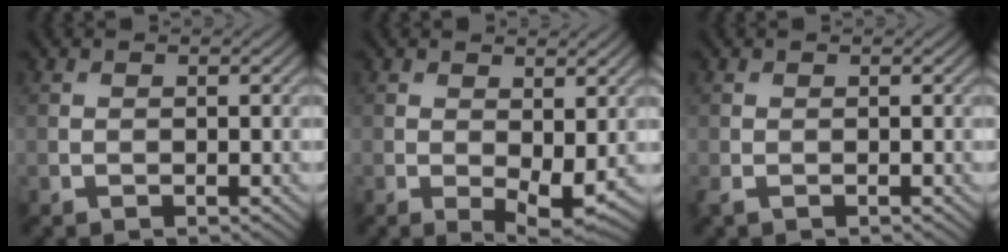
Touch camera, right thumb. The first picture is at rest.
{"total": 4.1, "force": [0.1, 1.9, 3.6], "torque": [-0.063, -0.008, 0.008]}
{"total": 0.8, "force": [-0.4, 0.3, 0.6], "torque": [-0.024, -0.001, -0.007]}